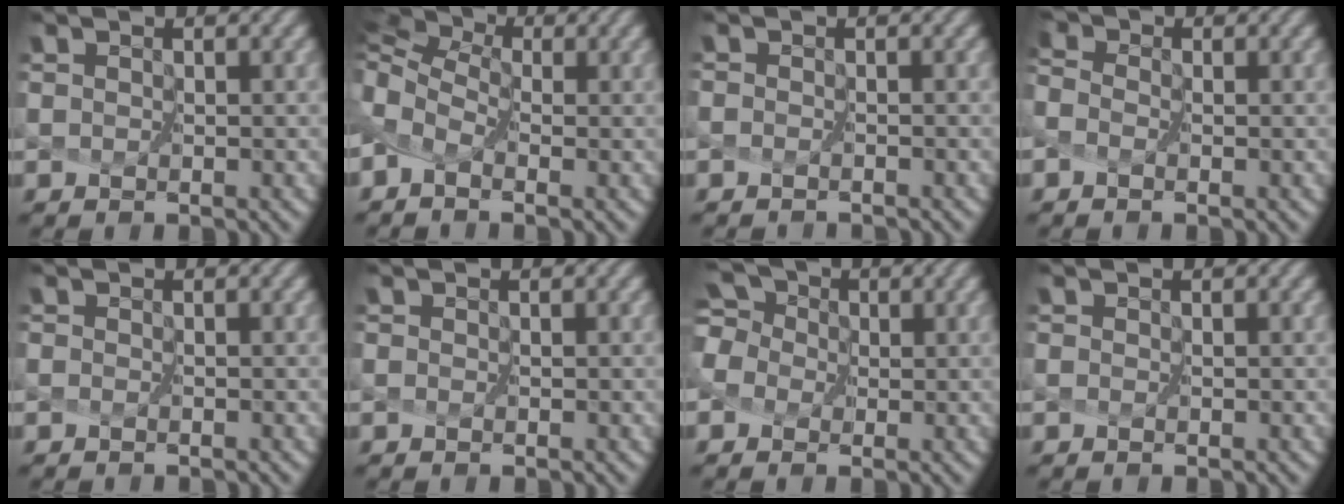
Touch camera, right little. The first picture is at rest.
{"total": 7.2, "force": [2.1, 4.8, 4.9], "torque": [-0.104, 0.035, 0.009]}
{"total": 1.1, "force": [-1.0, -0.3, -0.4], "torque": [0.004, -0.001, -0.012]}
{"total": 1.8, "force": [-0.5, 1.3, 1.2], "torque": [-0.029, 0.005, -0.011]}
{"total": 0.7, "force": [-0.6, -0.2, -0.2], "torque": [0.002, 0.000, -0.005]}
{"total": 0.0}
{"total": 3.6, "force": [0.2, 3.0, 2.0], "torque": [-0.054, 0.022, 0.007]}
{"total": 0.0}